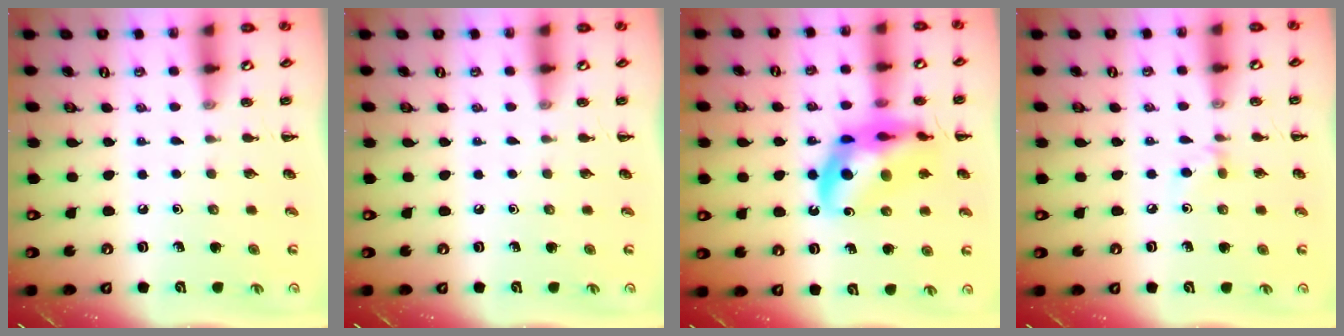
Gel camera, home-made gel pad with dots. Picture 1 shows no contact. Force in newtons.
{"total": 0.0}
{"total": 17.0, "press": 16.5, "slide": 4.3}
{"total": 5.5, "press": 5.2, "slide": 1.8}